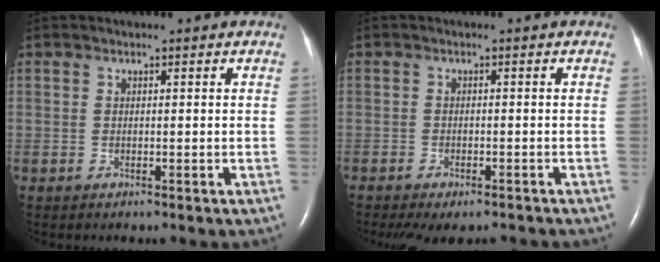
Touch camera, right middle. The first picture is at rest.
{"total": 8.4, "force": [-7.0, 2.9, 3.6], "torque": [-0.055, -0.010, -0.095]}